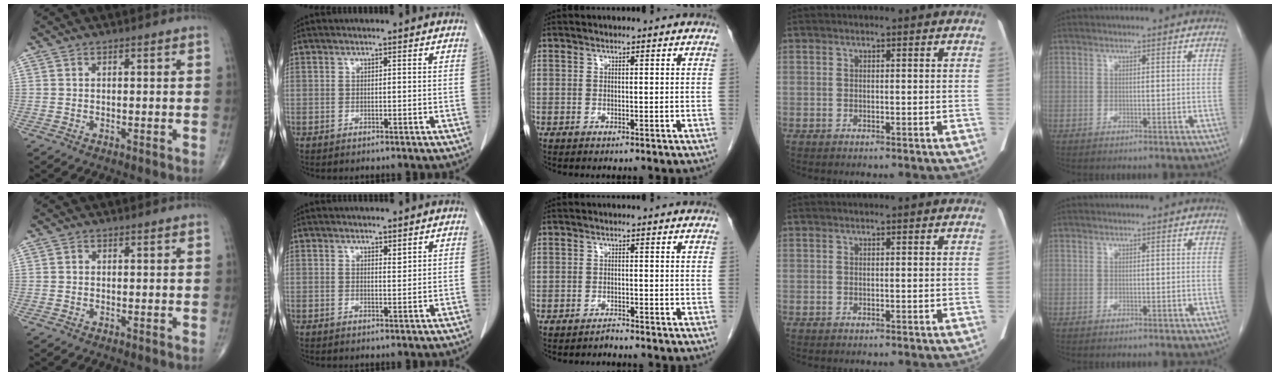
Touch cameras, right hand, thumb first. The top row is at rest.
{"thumb": {"total": 0.6, "force": [-0.1, 0.6, 0.2], "torque": [0.001, 0.002, -0.002]}, "index": {"total": 0.9, "force": [0.7, 0.2, 0.5], "torque": [-0.011, -0.007, 0.012]}, "middle": {"total": 0.9, "force": [-0.8, 0.0, -0.2], "torque": [0.008, -0.003, -0.014]}}